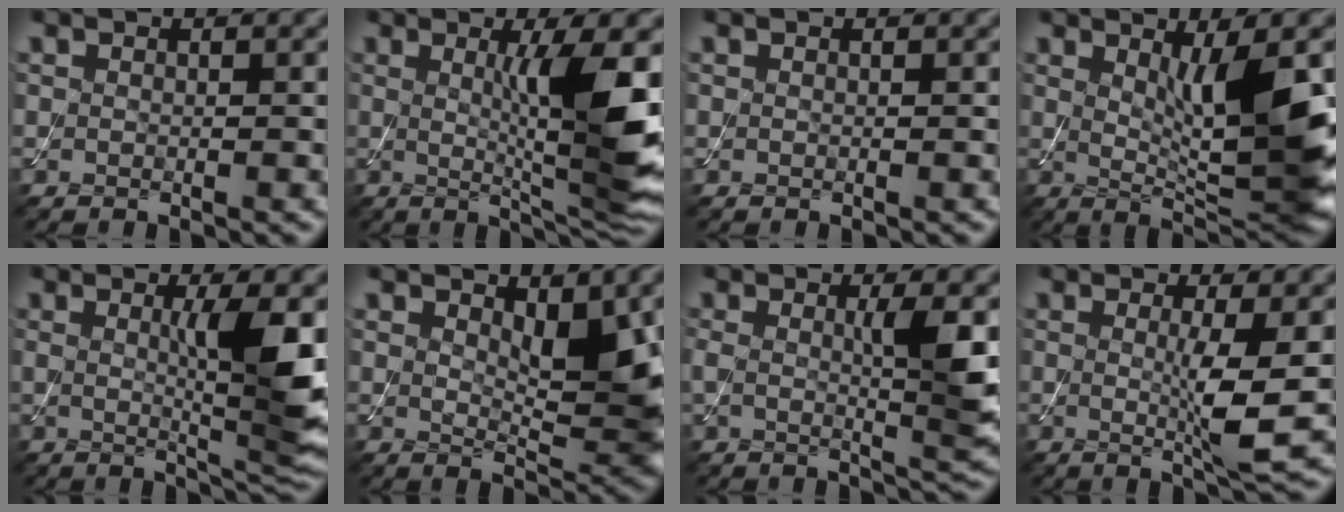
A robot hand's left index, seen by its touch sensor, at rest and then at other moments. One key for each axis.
{"total": 7.9, "fx": 1.0, "fy": 1.2, "fz": 7.8, "tx": -0.118, "ty": -0.015, "tz": 0.023}
{"total": 0.0}
{"total": 7.1, "fx": 1.1, "fy": 1.4, "fz": 6.8, "tx": -0.106, "ty": -0.014, "tz": 0.026}
{"total": 6.1, "fx": 0.8, "fy": 1.0, "fz": 6.0, "tx": -0.095, "ty": -0.010, "tz": 0.018}
{"total": 4.8, "fx": 1.5, "fy": 2.0, "fz": 4.1, "tx": -0.059, "ty": -0.009, "tz": 0.030}
{"total": 4.4, "fx": 0.6, "fy": 0.8, "fz": 4.3, "tx": -0.071, "ty": -0.005, "tz": 0.009}
{"total": 4.0, "fx": 0.0, "fy": 0.4, "fz": 4.0, "tx": -0.071, "ty": -0.012, "tz": 0.001}